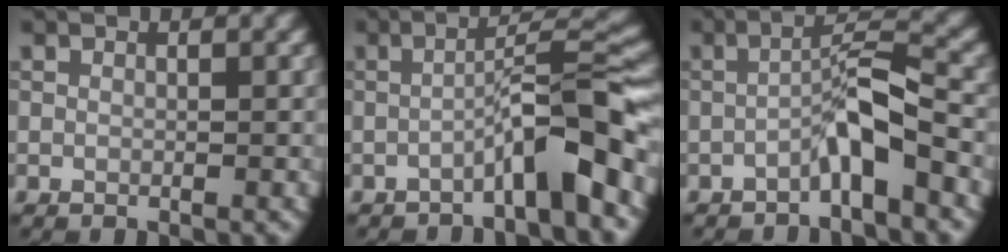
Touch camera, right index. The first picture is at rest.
{"total": 6.1, "force": [-2.8, 0.5, 5.4], "torque": [-0.084, 0.026, -0.054]}
{"total": 3.7, "force": [-1.8, 0.4, 3.2], "torque": [-0.057, 0.021, -0.038]}